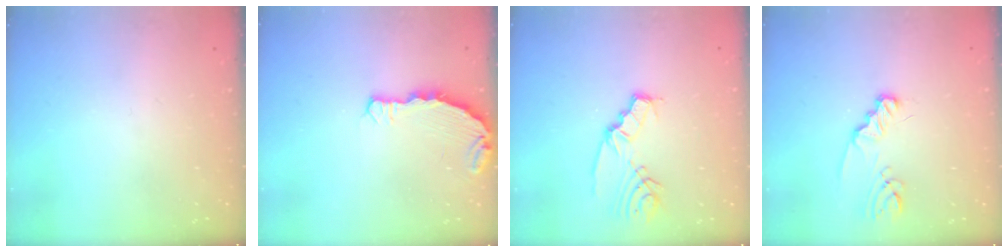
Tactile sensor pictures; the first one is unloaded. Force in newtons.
{"total": 4.7, "press": 4.7, "slide": 0.4}
{"total": 6.5, "press": 6.5, "slide": 0.5}
{"total": 3.3, "press": 3.3, "slide": 0.4}